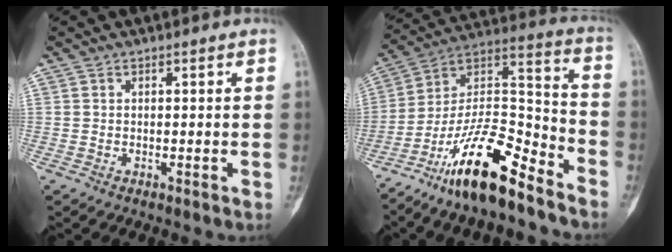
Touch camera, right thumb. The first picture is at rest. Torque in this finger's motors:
{"motor_torque": [0.47, 0.30, 1.46, -1.30, 0.22]}